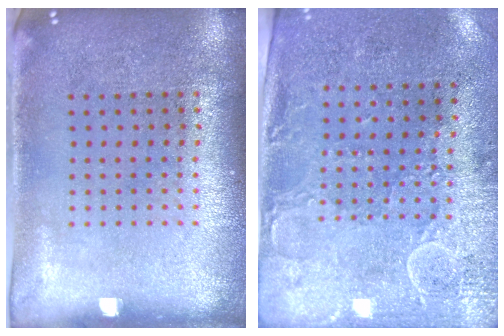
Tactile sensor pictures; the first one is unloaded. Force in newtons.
{"total": 3.0, "press": 2.4, "slide": 1.7}